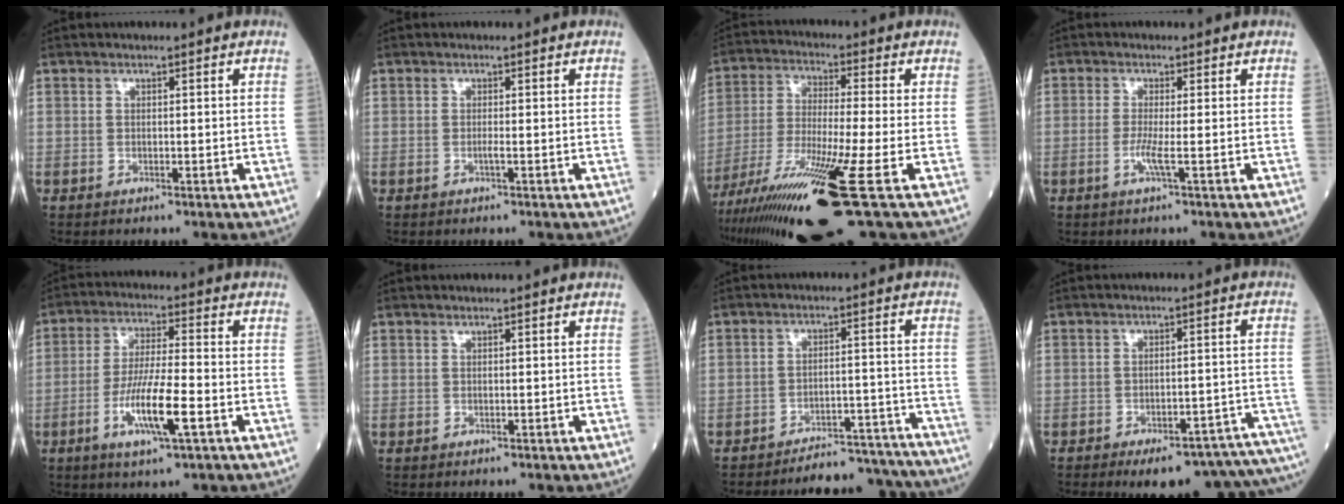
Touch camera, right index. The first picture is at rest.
{"total": 0.5, "force": [-0.2, -0.2, 0.4], "torque": [-0.006, 0.001, -0.009]}
{"total": 18.4, "force": [-9.9, 0.0, 15.5], "torque": [-0.274, -0.050, -0.177]}
{"total": 2.3, "force": [-0.8, -0.5, 2.1], "torque": [-0.049, -0.004, -0.019]}
{"total": 10.1, "force": [-3.8, 0.8, 9.3], "torque": [-0.177, -0.011, -0.070]}
{"total": 0.0}
{"total": 14.0, "force": [-13.8, 2.0, 1.6], "torque": [0.009, 0.033, -0.175]}
{"total": 17.4, "force": [-15.4, 2.2, 7.8], "torque": [-0.023, 0.026, -0.183]}